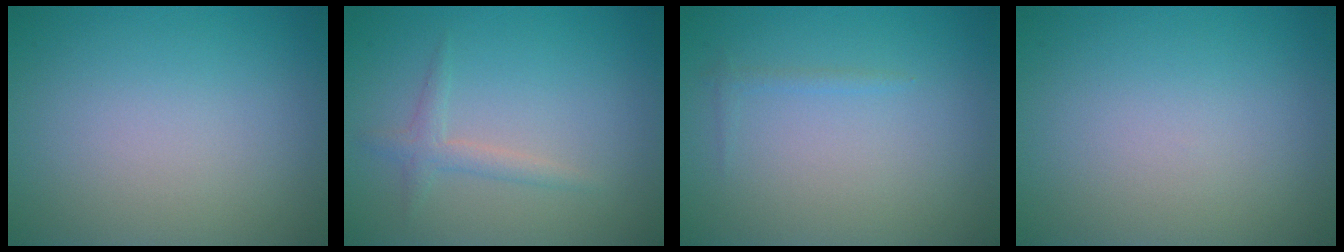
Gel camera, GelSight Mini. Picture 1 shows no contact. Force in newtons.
{"total": 1.6, "press": 1.6, "slide": 0.1}
{"total": 0.6, "press": 0.6, "slide": 0.1}
{"total": 0.0}